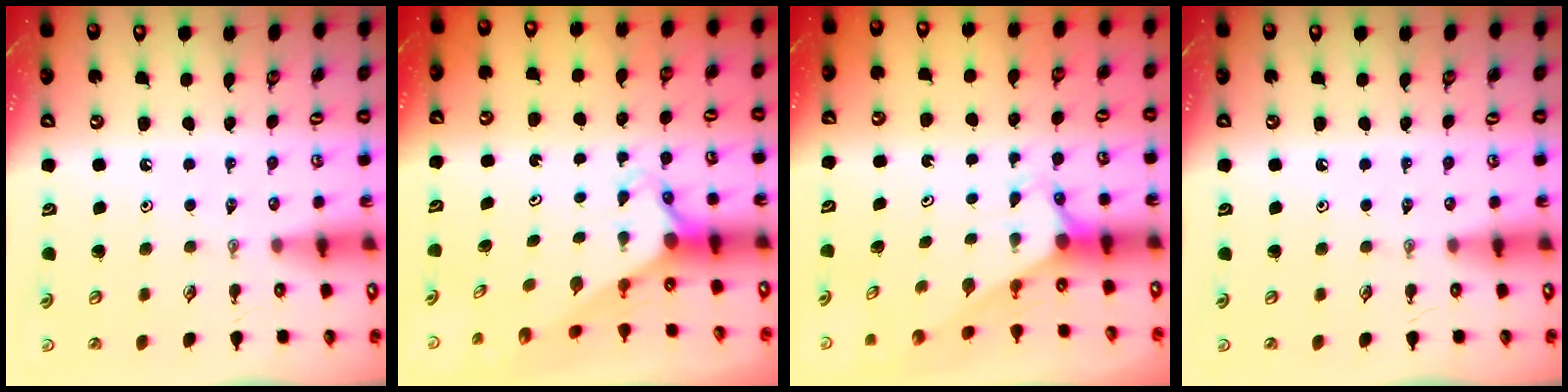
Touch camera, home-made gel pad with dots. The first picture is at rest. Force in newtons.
{"total": 2.9, "press": 2.9, "slide": 0.2}
{"total": 2.9, "press": 2.9, "slide": 0.0}
{"total": 0.0}